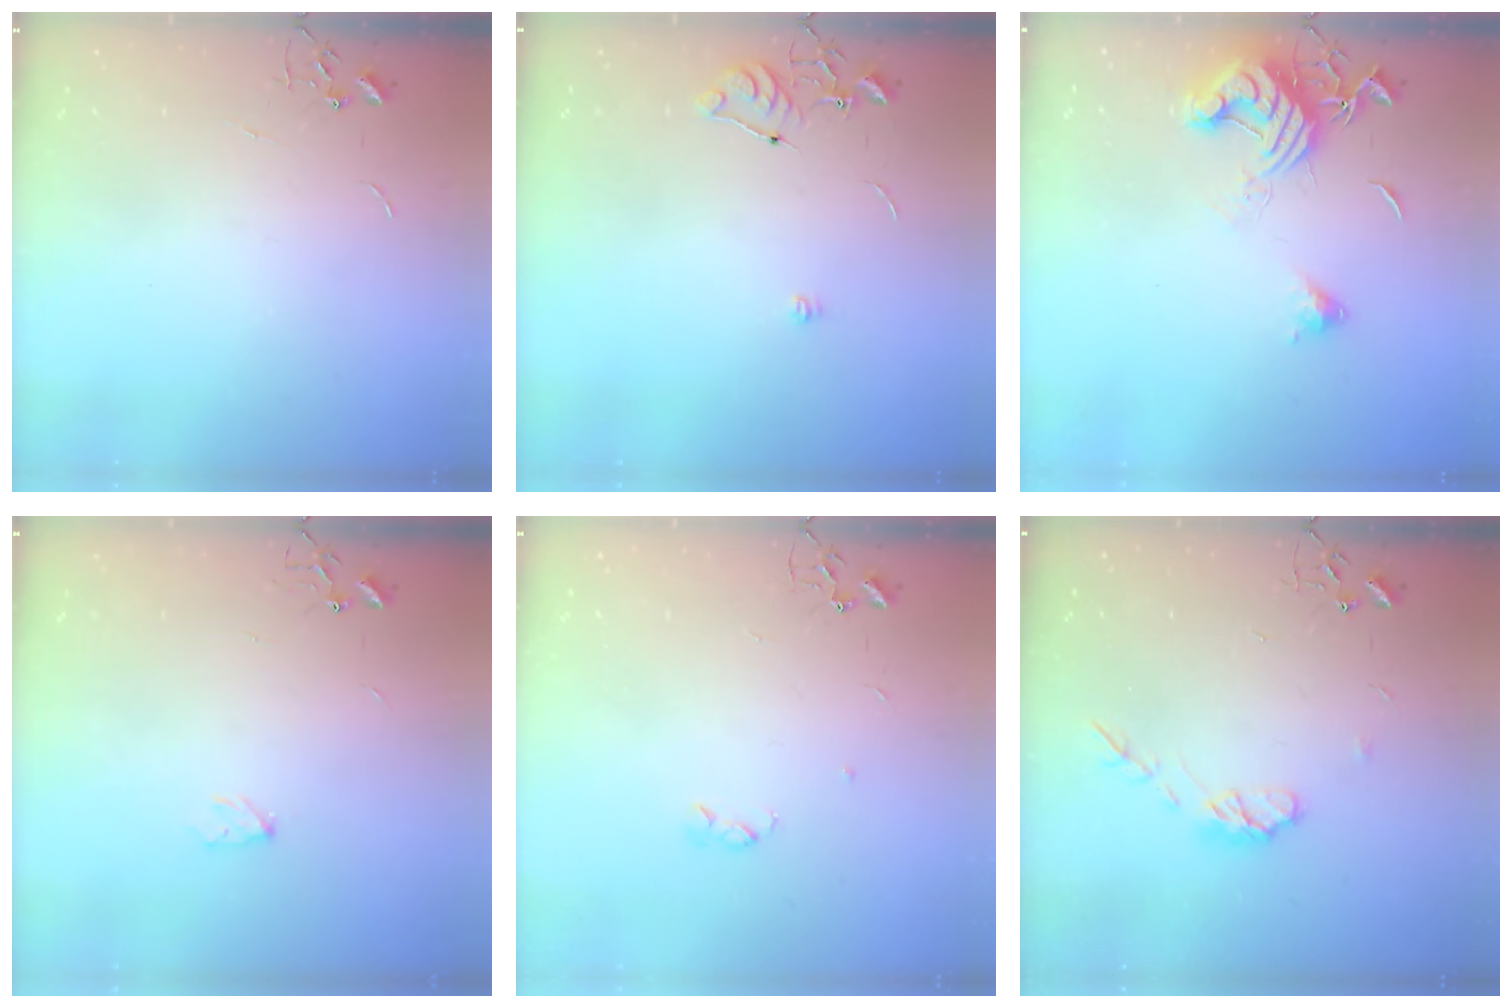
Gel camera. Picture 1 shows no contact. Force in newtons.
{"total": 7.1, "press": 7.1, "slide": 0.8}
{"total": 13.8, "press": 13.7, "slide": 1.7}
{"total": 3.7, "press": 3.7, "slide": 0.6}
{"total": 3.2, "press": 3.1, "slide": 0.6}
{"total": 7.4, "press": 7.4, "slide": 0.4}